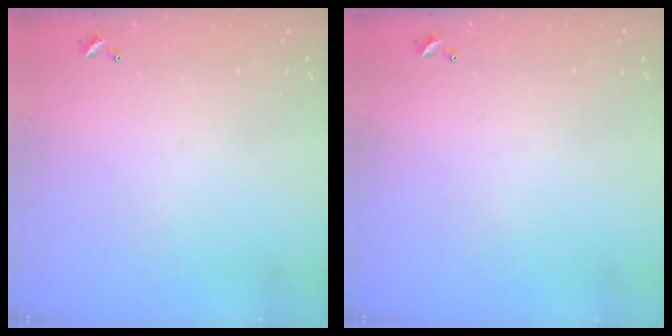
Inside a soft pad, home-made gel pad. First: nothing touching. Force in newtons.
{"total": 0.0}